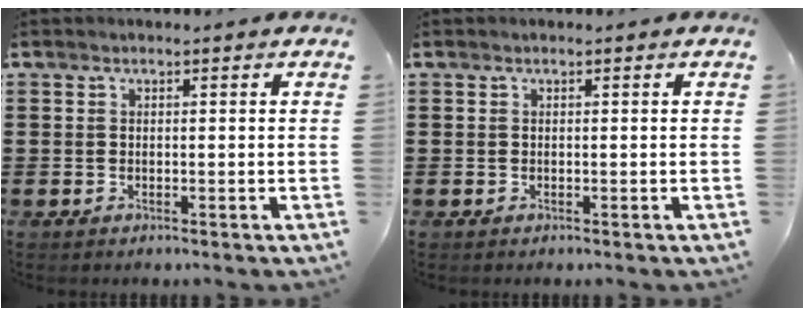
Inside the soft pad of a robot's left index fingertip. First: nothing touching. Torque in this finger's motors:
{"motor_torque": [-0.14, 0.14, 0.00, 0.00]}